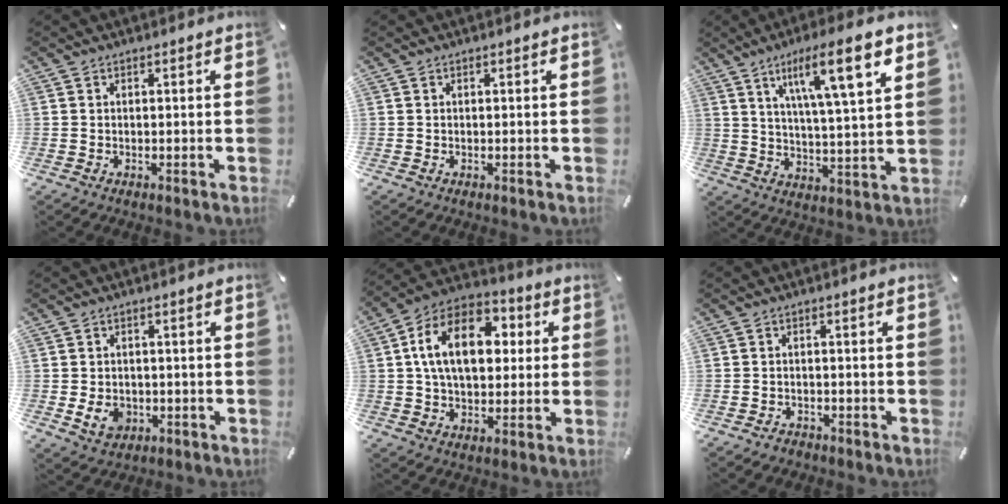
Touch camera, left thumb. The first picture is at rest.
{"total": 0.0}
{"total": 13.5, "force": [7.5, 2.0, 11.0], "torque": [-0.179, -0.031, 0.114]}
{"total": 5.4, "force": [-1.1, 4.4, 2.8], "torque": [-0.044, -0.004, -0.021]}
{"total": 16.7, "force": [3.5, 11.0, 12.1], "torque": [-0.228, 0.006, 0.058]}
{"total": 1.6, "force": [-1.3, 1.0, 0.3], "torque": [-0.007, 0.006, -0.029]}